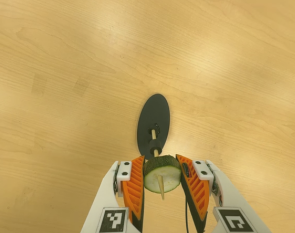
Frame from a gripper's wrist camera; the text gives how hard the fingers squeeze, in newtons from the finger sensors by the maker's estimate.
{"total": 11.6, "left": 11.8, "right": 11.5}